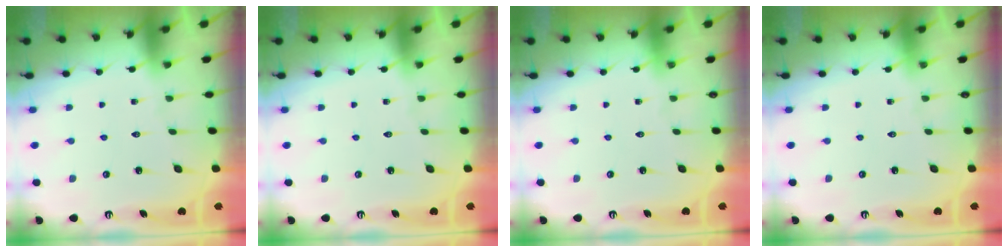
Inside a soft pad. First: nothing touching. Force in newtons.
{"total": 0.0}
{"total": 0.0}
{"total": 0.0}